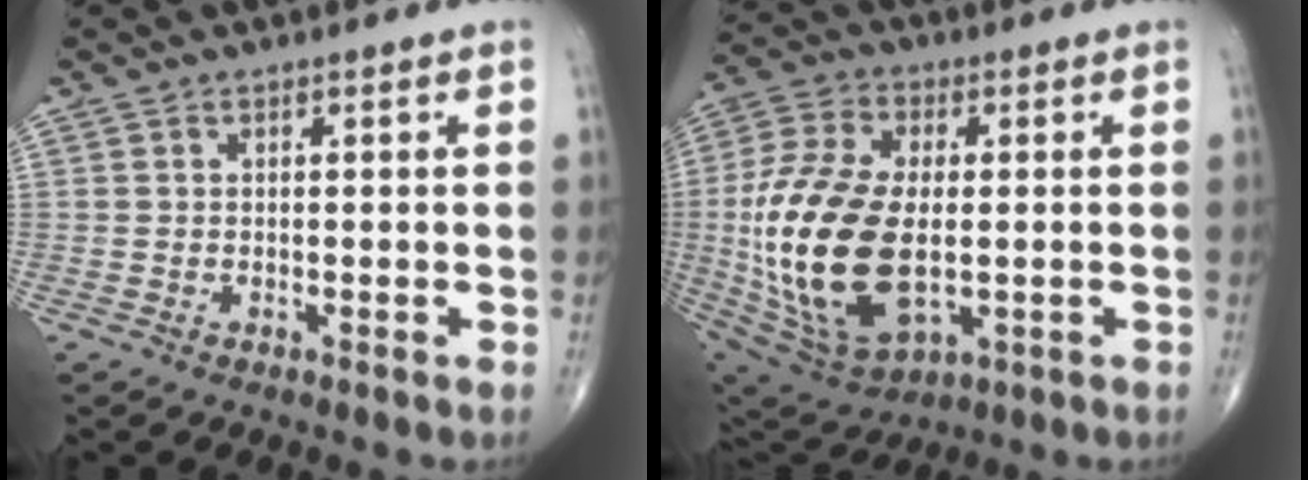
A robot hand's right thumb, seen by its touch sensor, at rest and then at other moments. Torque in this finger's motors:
{"motor_torque": [-0.14, 1.64, 2.11, 0.14, 0.72]}